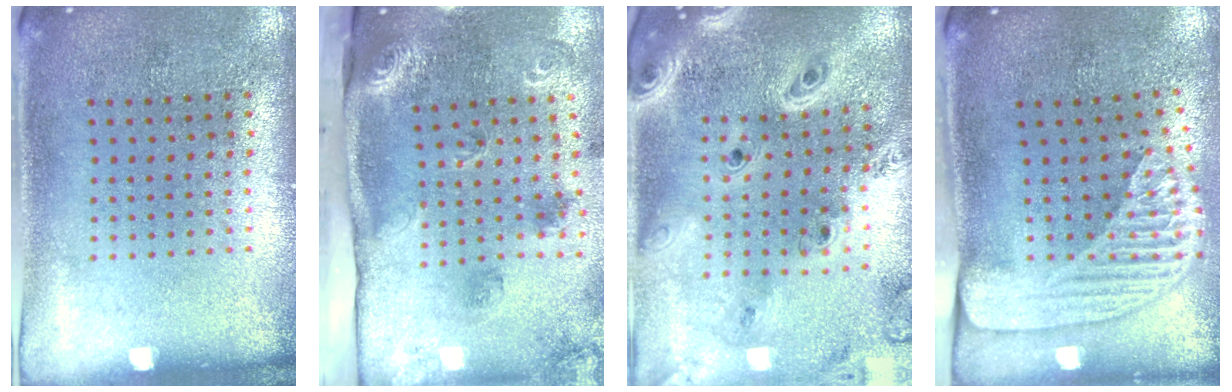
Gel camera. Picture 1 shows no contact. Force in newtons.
{"total": 2.3, "press": 1.8, "slide": 1.5}
{"total": 3.7, "press": 2.9, "slide": 2.3}
{"total": 2.3, "press": 1.8, "slide": 1.5}